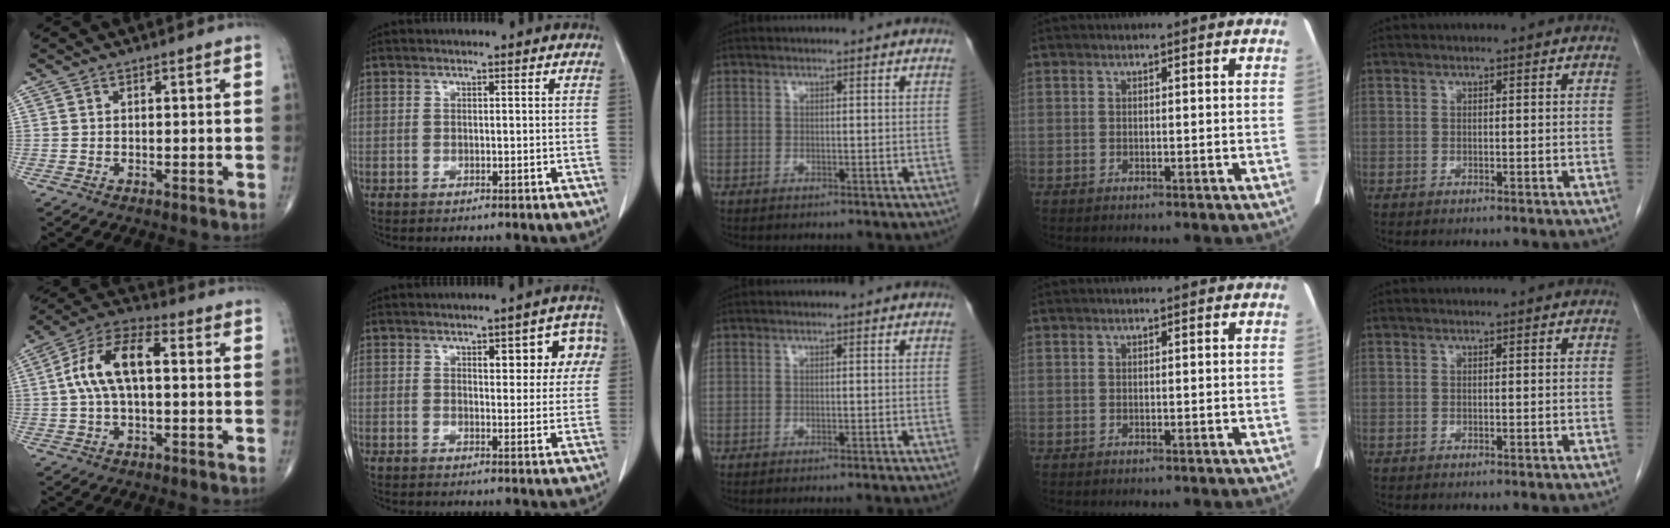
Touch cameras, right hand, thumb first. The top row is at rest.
{"thumb": {"total": 11.9, "force": [1.0, 5.7, 10.4], "torque": [-0.206, 0.038, 0.011]}, "index": {"total": 8.0, "force": [3.0, 3.2, 6.7], "torque": [-0.065, 0.021, 0.033]}, "middle": {"total": 4.8, "force": [-4.4, -0.7, 1.8], "torque": [-0.015, -0.007, -0.054]}}